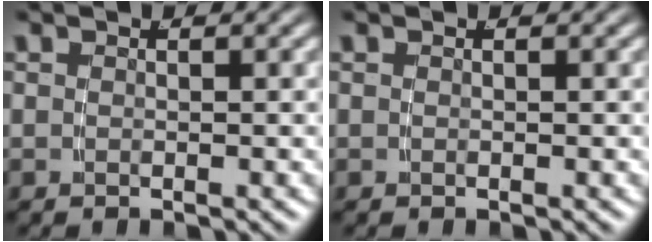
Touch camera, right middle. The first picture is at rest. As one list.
[{"total": 0.0}]